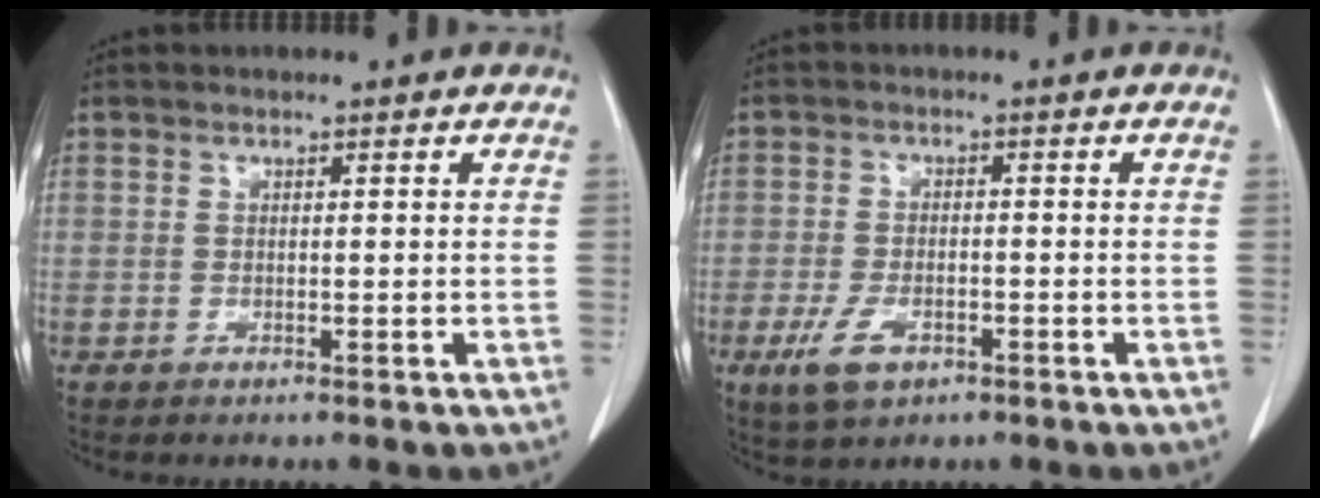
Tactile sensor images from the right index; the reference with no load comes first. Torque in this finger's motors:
{"motor_torque": [-0.08, -0.02, -0.03, -0.07]}